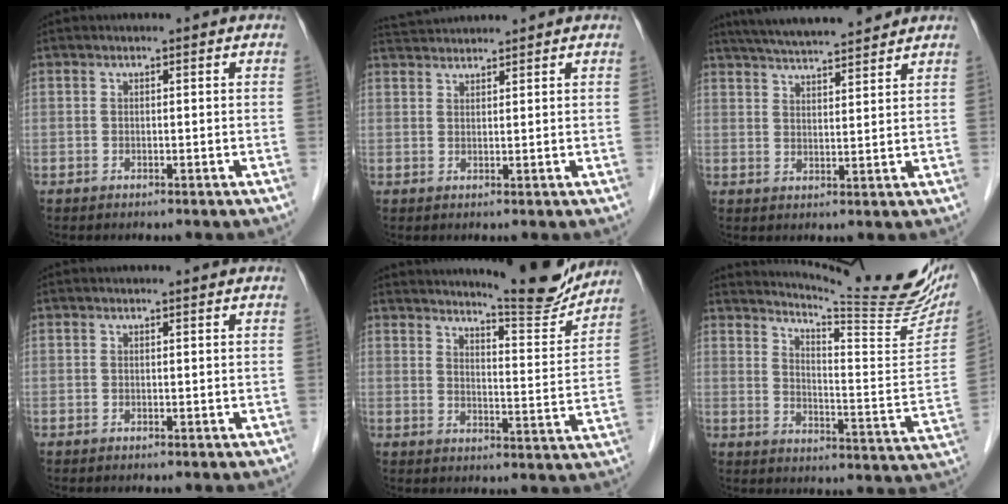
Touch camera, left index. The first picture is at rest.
{"total": 4.2, "force": [4.2, -0.3, 0.5], "torque": [-0.014, 0.031, 0.079]}
{"total": 12.6, "force": [11.4, 0.9, 5.3], "torque": [-0.092, 0.021, 0.173]}
{"total": 0.6, "force": [0.6, -0.1, 0.2], "torque": [-0.009, -0.001, 0.009]}
{"total": 12.6, "force": [12.0, 0.4, 3.9], "torque": [-0.053, -0.033, 0.155]}
{"total": 21.2, "force": [19.1, 0.2, 9.1], "torque": [-0.140, -0.089, 0.243]}